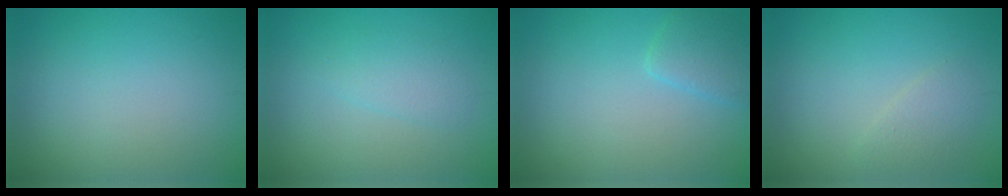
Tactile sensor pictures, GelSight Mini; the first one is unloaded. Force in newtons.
{"total": 1.8, "press": 1.8, "slide": 0.1}
{"total": 2.1, "press": 2.1, "slide": 0.2}
{"total": 1.5, "press": 1.5, "slide": 0.1}